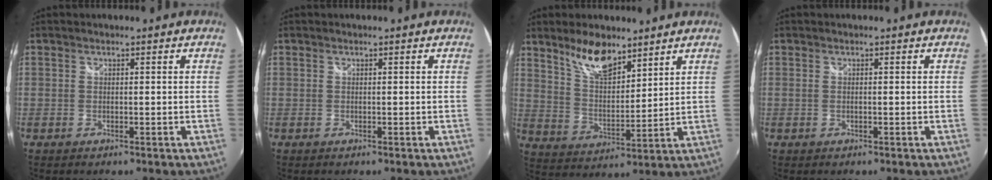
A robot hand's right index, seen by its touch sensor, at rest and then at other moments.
{"total": 0.0}
{"total": 10.0, "force": [7.4, 3.7, 5.6], "torque": [-0.096, 0.001, 0.142]}
{"total": 0.0}